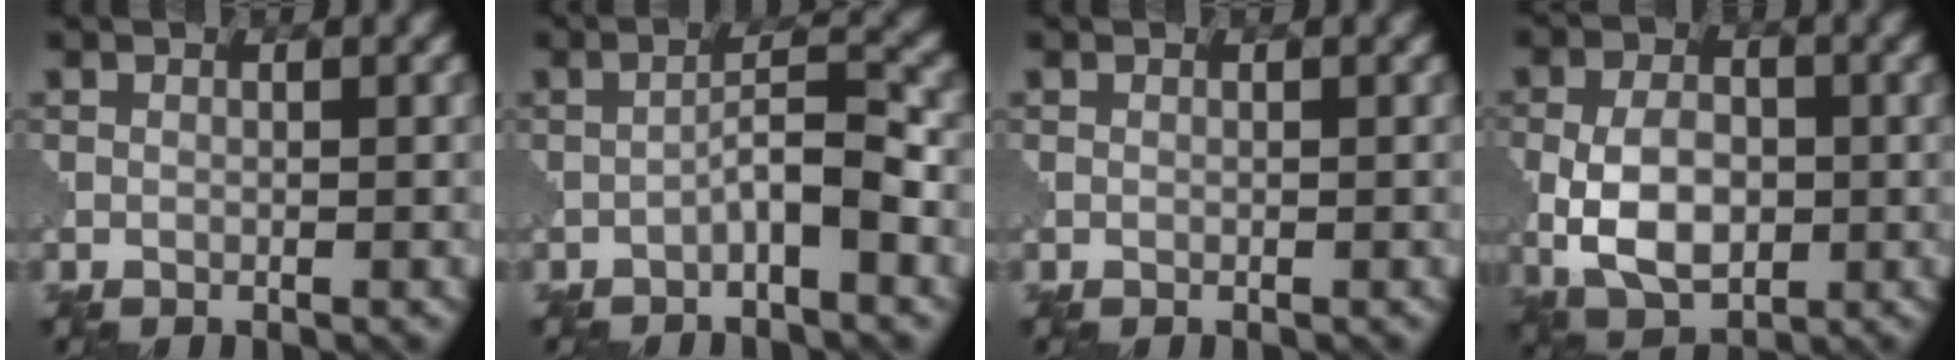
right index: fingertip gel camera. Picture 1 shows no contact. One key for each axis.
{"total": 3.5, "fx": -1.7, "fy": 0.6, "fz": 3.0, "tx": -0.052, "ty": 0.017, "tz": -0.036}
{"total": 0.0}
{"total": 6.1, "fx": -1.1, "fy": 3.8, "fz": 4.7, "tx": -0.090, "ty": 0.000, "tz": -0.026}